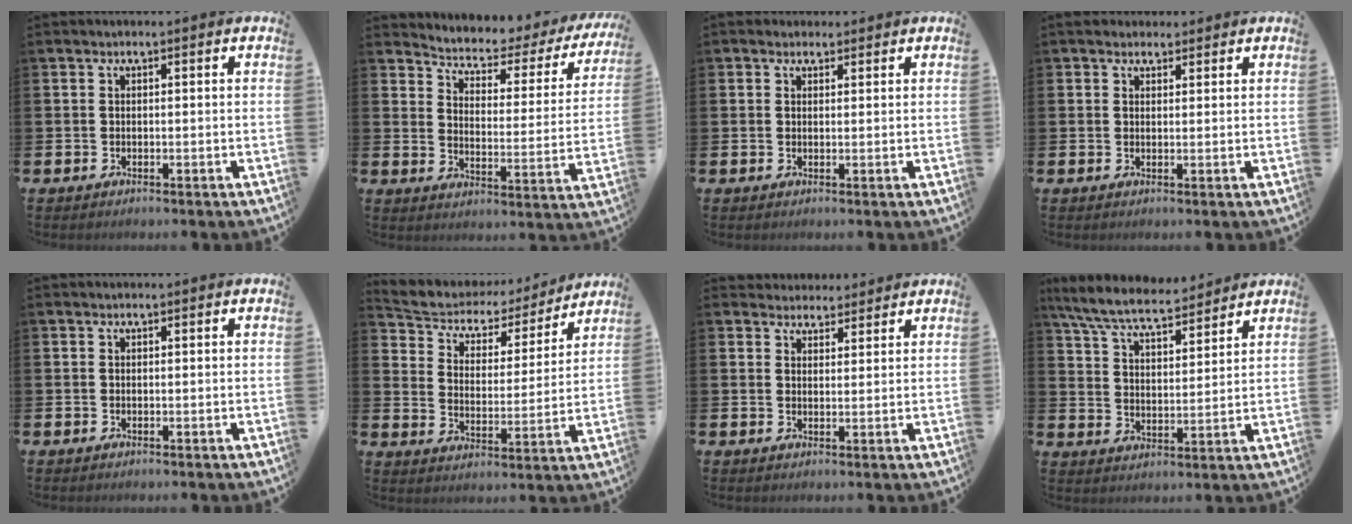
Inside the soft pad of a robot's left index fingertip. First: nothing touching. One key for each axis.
{"total": 4.1, "fx": 3.8, "fy": 1.3, "fz": 0.9, "tx": -0.042, "ty": -0.037, "tz": 0.054}
{"total": 2.0, "fx": 1.8, "fy": 0.8, "fz": 0.1, "tx": 0.010, "ty": -0.002, "tz": 0.030}
{"total": 2.6, "fx": 2.3, "fy": 1.2, "fz": 0.2, "tx": 0.007, "ty": -0.005, "tz": 0.040}
{"total": 0.0}
{"total": 4.9, "fx": 4.0, "fy": 2.7, "fz": 0.9, "tx": -0.044, "ty": -0.033, "tz": 0.061}
{"total": 3.4, "fx": 3.3, "fy": 1.1, "fz": -0.2, "tx": 0.001, "ty": -0.016, "tz": 0.059}
{"total": 7.9, "fx": 7.3, "fy": 1.3, "fz": 2.8, "tx": -0.087, "ty": -0.036, "tz": 0.131}